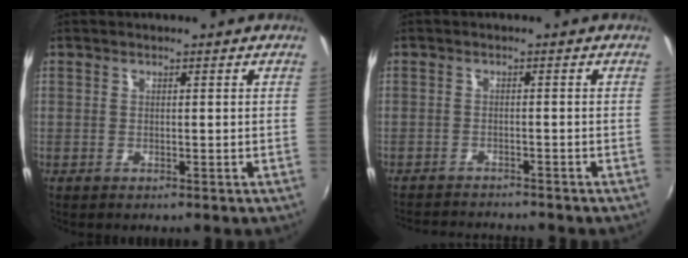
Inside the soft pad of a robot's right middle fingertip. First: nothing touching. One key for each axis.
{"total": 6.8, "fx": -6.5, "fy": 0.7, "fz": 1.8, "tx": -0.052, "ty": -0.010, "tz": -0.101}